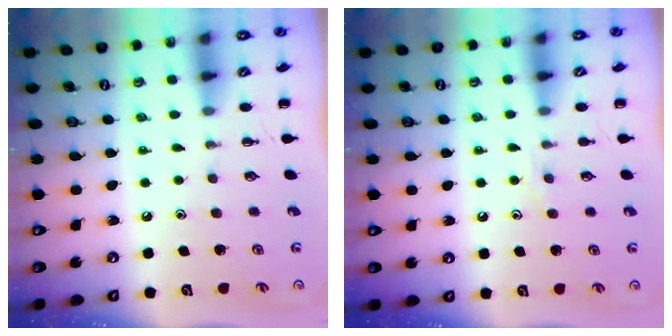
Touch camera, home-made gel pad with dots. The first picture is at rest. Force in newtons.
{"total": 5.7, "press": 5.6, "slide": 1.0}